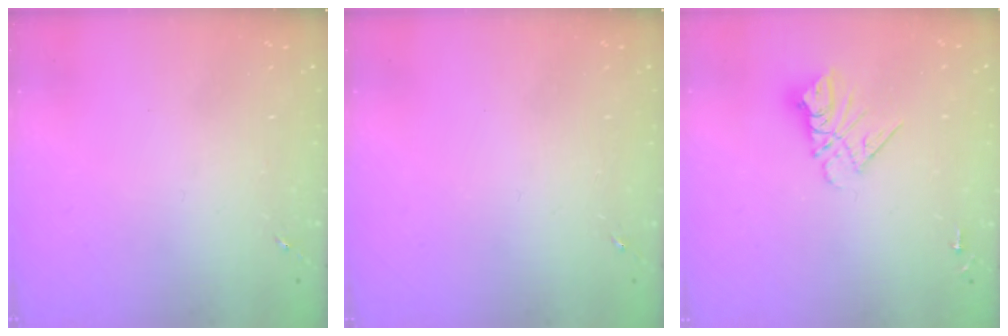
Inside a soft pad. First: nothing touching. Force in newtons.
{"total": 0.0}
{"total": 9.8, "press": 9.7, "slide": 0.8}